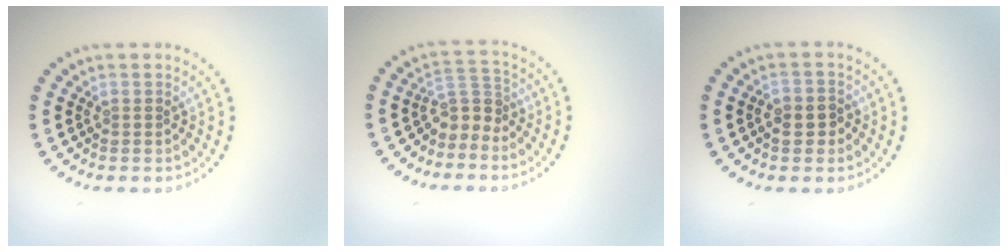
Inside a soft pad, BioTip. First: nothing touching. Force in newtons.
{"total": 2.7, "press": 1.9, "slide": 1.8}
{"total": 2.2, "press": 2.1, "slide": 0.6}